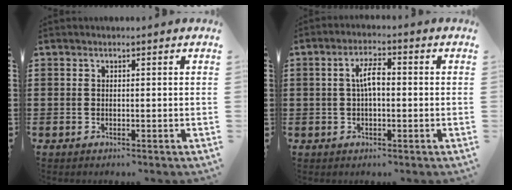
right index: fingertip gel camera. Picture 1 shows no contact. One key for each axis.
{"total": 4.2, "fx": 0.1, "fy": 1.5, "fz": 4.0, "tx": -0.075, "ty": 0.007, "tz": -0.001}